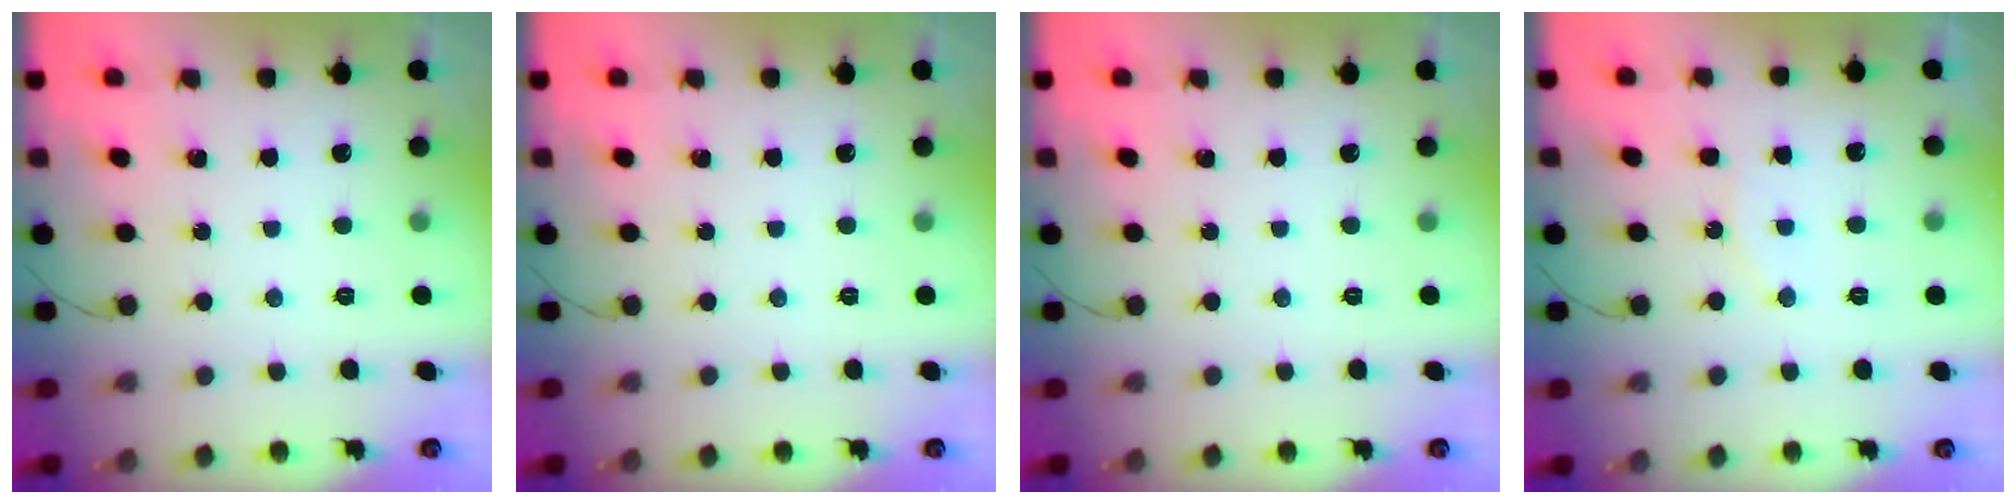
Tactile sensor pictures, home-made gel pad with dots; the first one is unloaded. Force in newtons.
{"total": 0.0}
{"total": 0.0}
{"total": 7.9, "press": 7.8, "slide": 0.7}